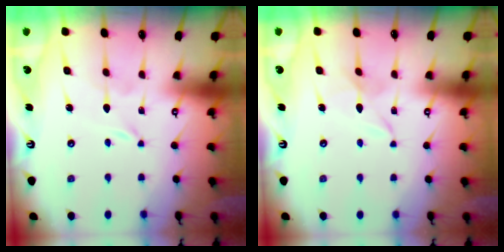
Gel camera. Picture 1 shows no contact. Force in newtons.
{"total": 2.2, "press": 2.2, "slide": 0.3}